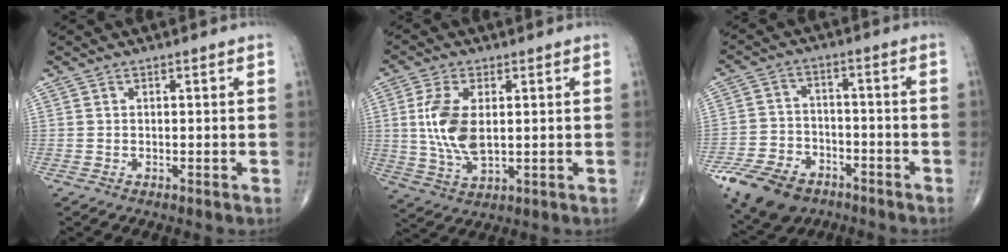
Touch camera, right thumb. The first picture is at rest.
{"total": 10.2, "force": [1.2, 5.2, 8.7], "torque": [-0.184, -0.012, 0.030]}
{"total": 13.4, "force": [-8.3, 8.4, 6.4], "torque": [-0.117, 0.034, -0.144]}